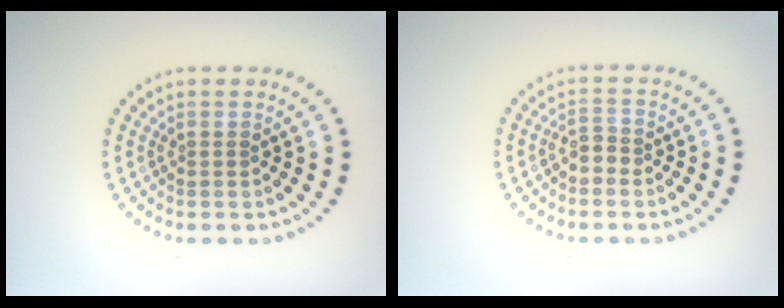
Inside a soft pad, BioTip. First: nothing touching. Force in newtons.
{"total": 1.3, "press": 1.2, "slide": 0.5}